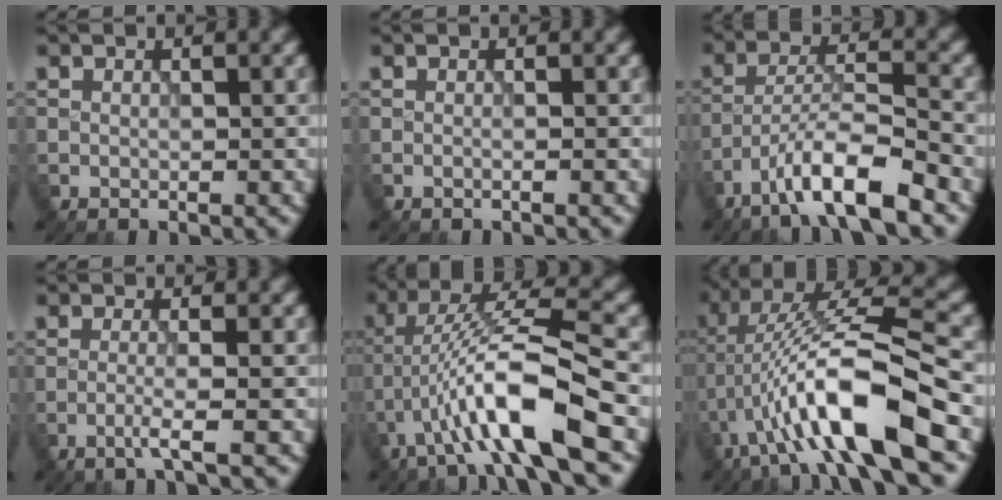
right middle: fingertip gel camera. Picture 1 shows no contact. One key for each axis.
{"total": 0.6, "fx": -0.1, "fy": 0.2, "fz": 0.6, "tx": -0.009, "ty": -0.006, "tz": -0.011}
{"total": 7.6, "fx": -5.0, "fy": 1.5, "fz": 5.5, "tx": -0.093, "ty": 0.009, "tz": -0.091}
{"total": 2.0, "fx": -0.9, "fy": 0.1, "fz": 1.8, "tx": -0.027, "ty": 0.004, "tz": -0.030}
{"total": 8.9, "fx": -3.9, "fy": 1.3, "fz": 7.9, "tx": -0.148, "ty": 0.018, "tz": -0.073}
{"total": 10.3, "fx": -3.5, "fy": 2.0, "fz": 9.5, "tx": -0.176, "ty": 0.025, "tz": -0.063}